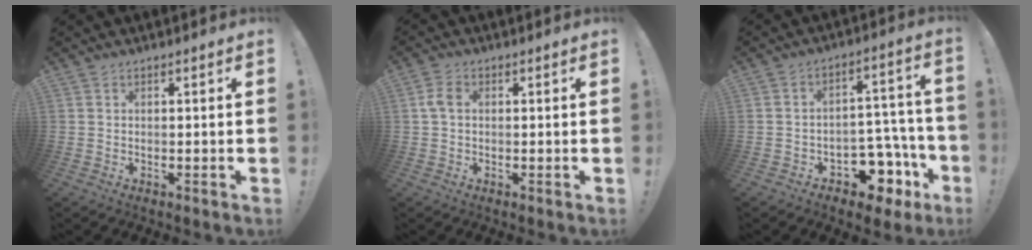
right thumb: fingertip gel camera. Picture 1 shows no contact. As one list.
[{"total": 3.9, "force": [0.5, 2.6, 2.9], "torque": [-0.057, 0.005, 0.009]}, {"total": 11.1, "force": [-6.7, 7.1, 5.2], "torque": [-0.038, 0.054, -0.107]}]